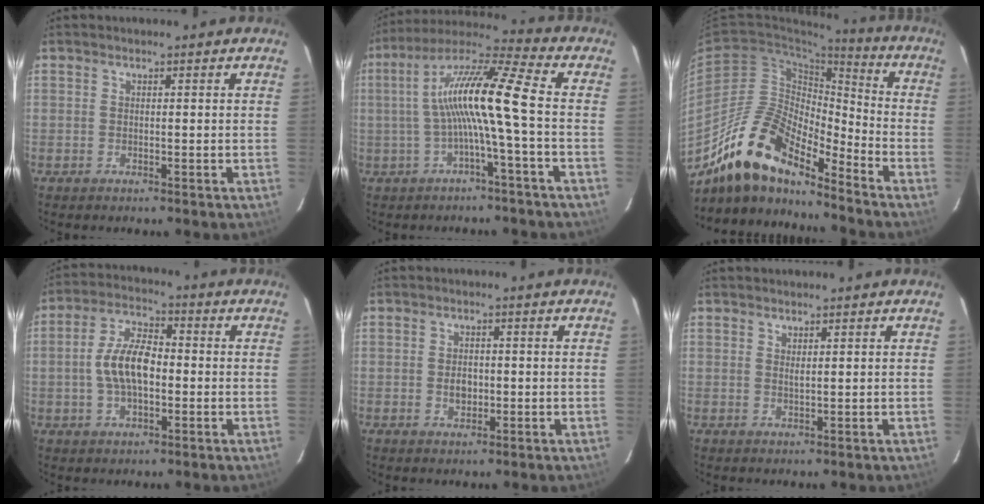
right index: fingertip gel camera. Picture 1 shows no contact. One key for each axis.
{"total": 12.8, "fx": -1.3, "fy": -0.4, "fz": 12.7, "tx": -0.244, "ty": 0.018, "tz": -0.024}
{"total": 17.3, "fx": -13.8, "fy": 5.1, "fz": 9.0, "tx": -0.161, "ty": 0.000, "tz": -0.264}
{"total": 9.5, "fx": -0.9, "fy": 4.8, "fz": 8.1, "tx": -0.160, "ty": 0.014, "tz": -0.016}
{"total": 3.0, "fx": -0.4, "fy": 2.2, "fz": 1.9, "tx": -0.033, "ty": 0.002, "tz": -0.005}
{"total": 1.0, "fx": 0.7, "fy": 0.2, "fz": 0.6, "tx": -0.012, "ty": -0.001, "tz": 0.013}